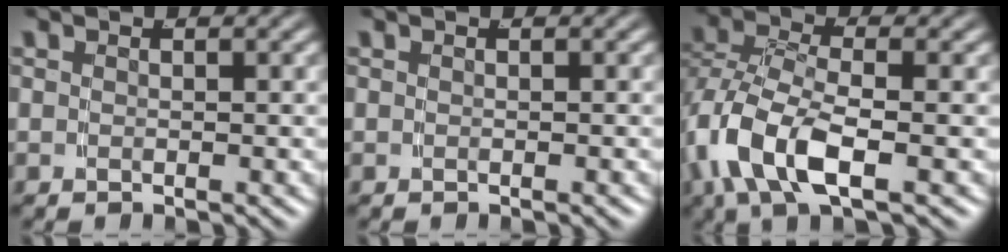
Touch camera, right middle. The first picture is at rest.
{"total": 0.0}
{"total": 6.1, "force": [-1.2, 3.2, 5.0], "torque": [-0.135, -0.019, -0.014]}